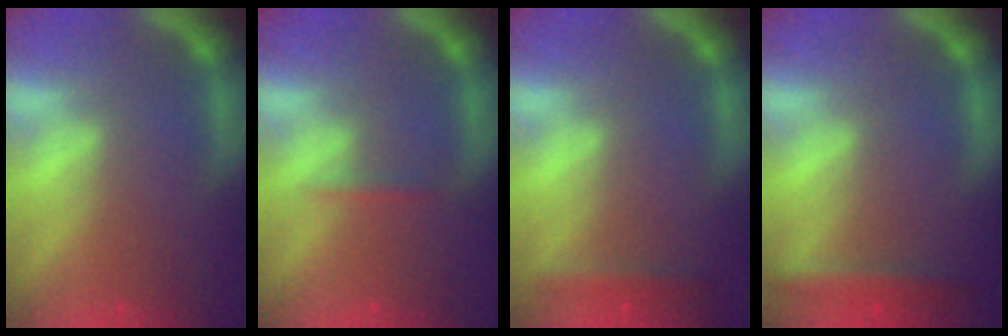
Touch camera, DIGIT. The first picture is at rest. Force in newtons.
{"total": 0.9}
{"total": 1.9}
{"total": 3.0}